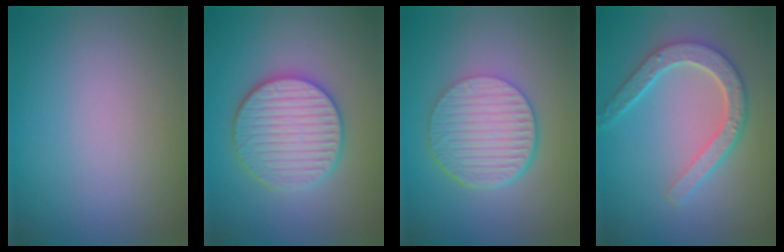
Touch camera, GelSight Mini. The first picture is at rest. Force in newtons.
{"total": 5.7, "press": 5.6, "slide": 1.1}
{"total": 6.7, "press": 4.6, "slide": 4.9}
{"total": 5.1, "press": 4.0, "slide": 3.2}